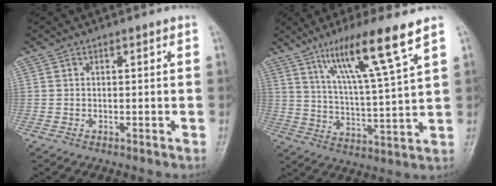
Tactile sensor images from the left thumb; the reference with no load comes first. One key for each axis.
{"total": 14.1, "fx": 8.5, "fy": 0.5, "fz": 11.2, "tx": -0.198, "ty": -0.040, "tz": 0.154}